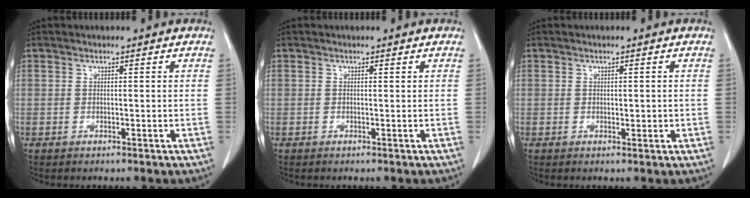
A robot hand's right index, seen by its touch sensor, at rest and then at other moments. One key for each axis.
{"total": 0.0}
{"total": 1.3, "fx": 0.0, "fy": 0.6, "fz": 1.2, "tx": -0.016, "ty": -0.003, "tz": 0.004}